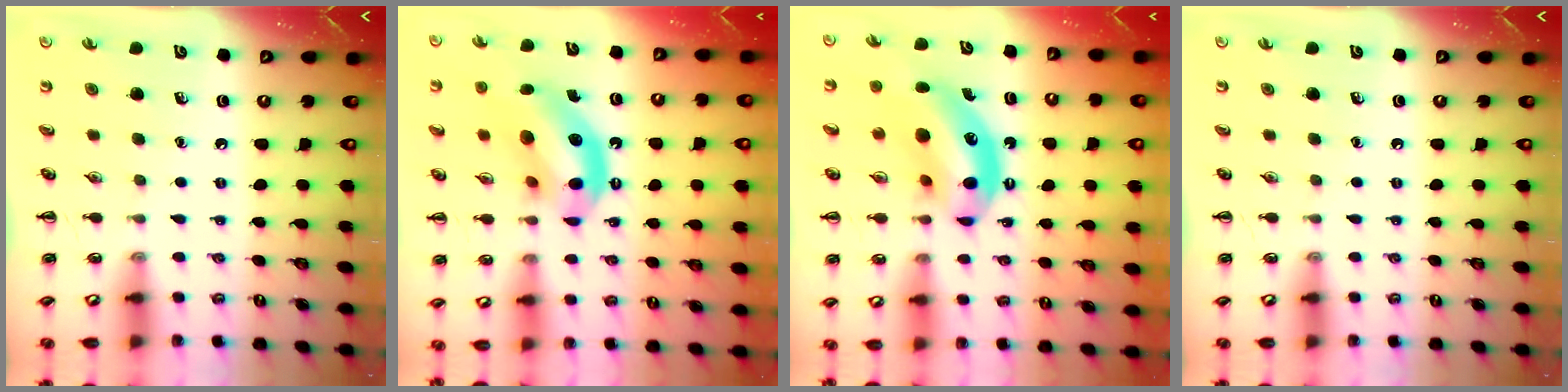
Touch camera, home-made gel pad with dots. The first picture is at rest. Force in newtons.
{"total": 14.0, "press": 13.5, "slide": 3.6}
{"total": 11.9, "press": 11.5, "slide": 3.2}
{"total": 0.0}